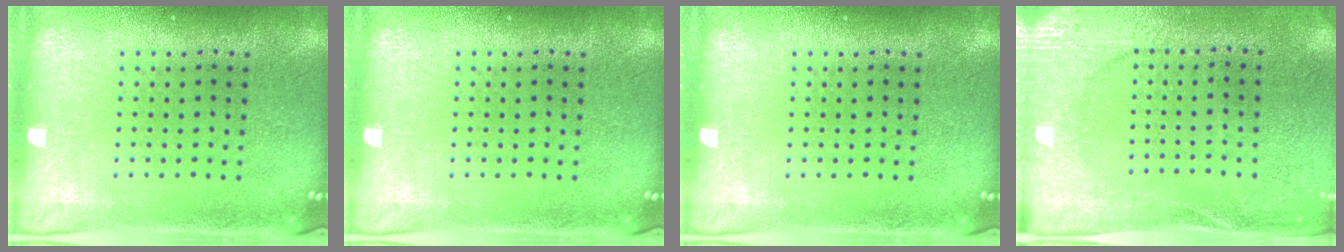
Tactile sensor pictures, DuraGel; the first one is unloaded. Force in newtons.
{"total": 0.0}
{"total": 0.0}
{"total": 2.6, "press": 2.5, "slide": 0.6}